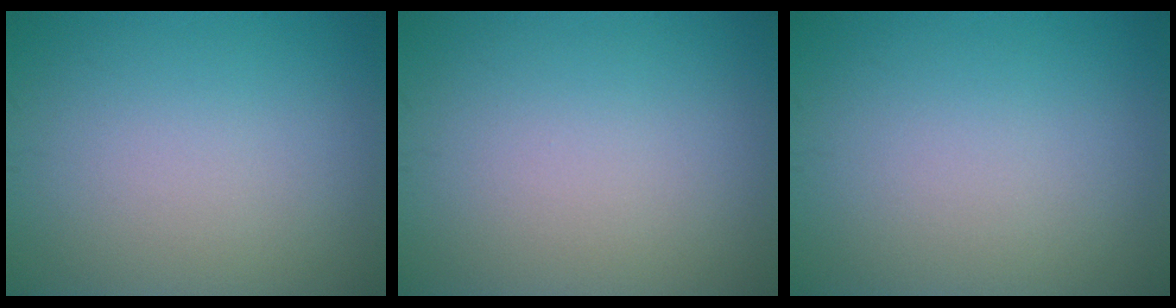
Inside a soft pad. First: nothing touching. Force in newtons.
{"total": 0.0}
{"total": 0.0}